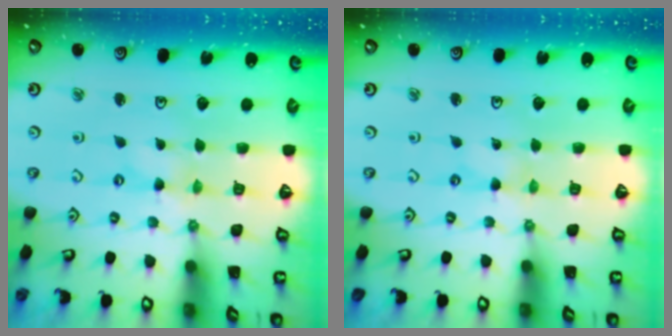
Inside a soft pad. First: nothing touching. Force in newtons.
{"total": 0.0}